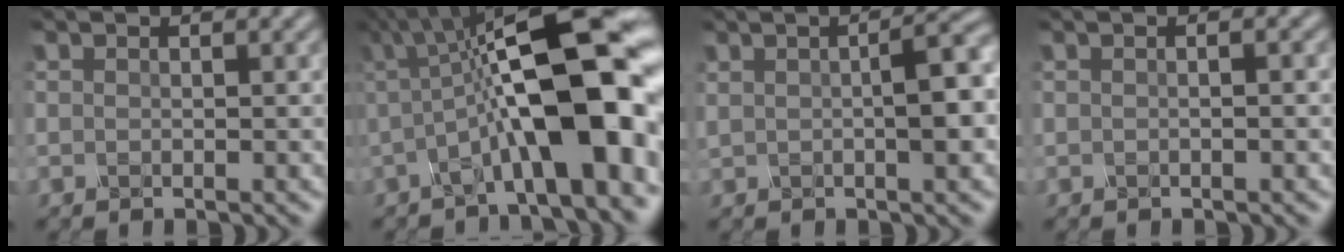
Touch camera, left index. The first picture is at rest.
{"total": 13.7, "force": [-0.3, 3.6, 13.2], "torque": [-0.195, 0.025, -0.011]}
{"total": 4.1, "force": [0.4, 1.0, 3.9], "torque": [-0.061, 0.014, 0.005]}
{"total": 1.1, "force": [0.0, 0.3, 1.1], "torque": [-0.014, -0.001, -0.004]}